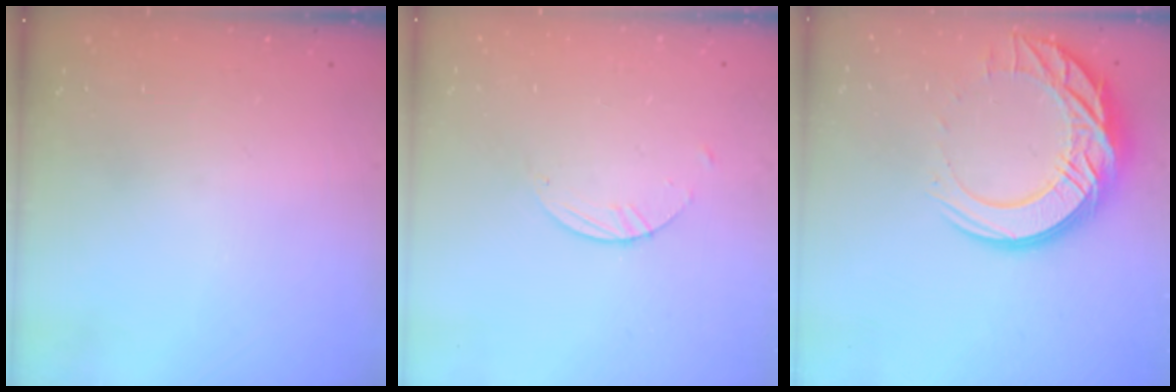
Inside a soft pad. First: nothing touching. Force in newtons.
{"total": 1.8, "press": 1.8, "slide": 0.1}
{"total": 18.7, "press": 18.6, "slide": 1.8}